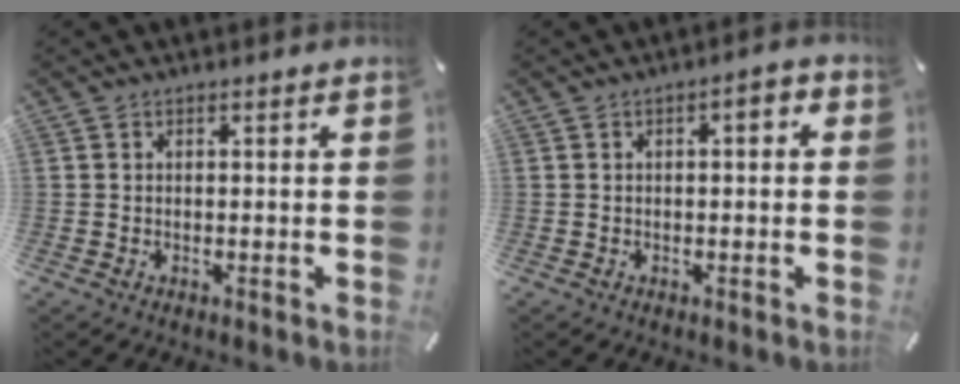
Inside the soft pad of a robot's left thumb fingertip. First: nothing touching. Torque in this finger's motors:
{"motor_torque": [-0.02, 0.00, 0.11, 0.15, 0.02]}